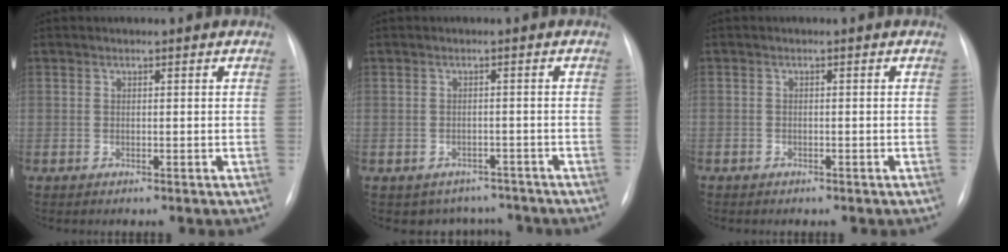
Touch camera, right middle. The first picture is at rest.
{"total": 4.7, "force": [-4.0, 2.5, -0.1], "torque": [0.013, 0.020, -0.047]}
{"total": 0.7, "force": [-0.5, 0.4, 0.3], "torque": [-0.009, 0.002, -0.006]}